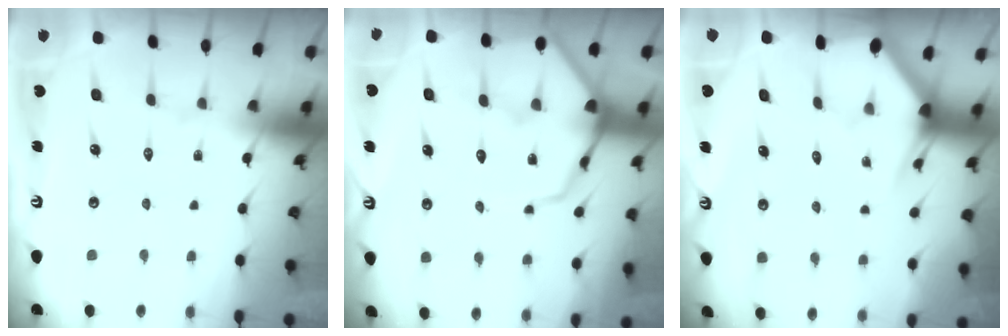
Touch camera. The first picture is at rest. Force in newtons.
{"total": 11.0, "press": 11.0, "slide": 1.0}
{"total": 3.1, "press": 3.1, "slide": 0.2}